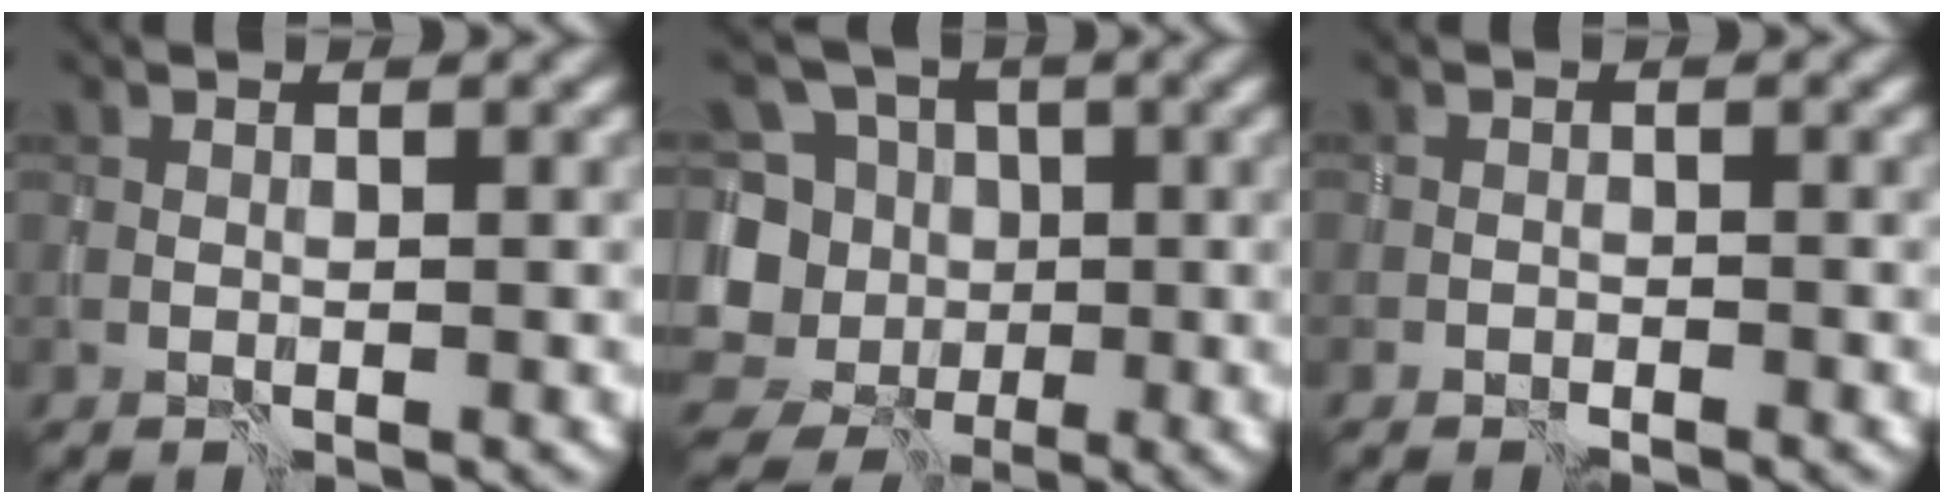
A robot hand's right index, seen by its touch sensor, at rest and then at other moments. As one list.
[{"total": 12.2, "force": [-1.4, 11.1, 4.8], "torque": [-0.120, 0.021, -0.046]}, {"total": 0.9, "force": [-0.8, 0.5, -0.1], "torque": [0.004, -0.005, -0.014]}]